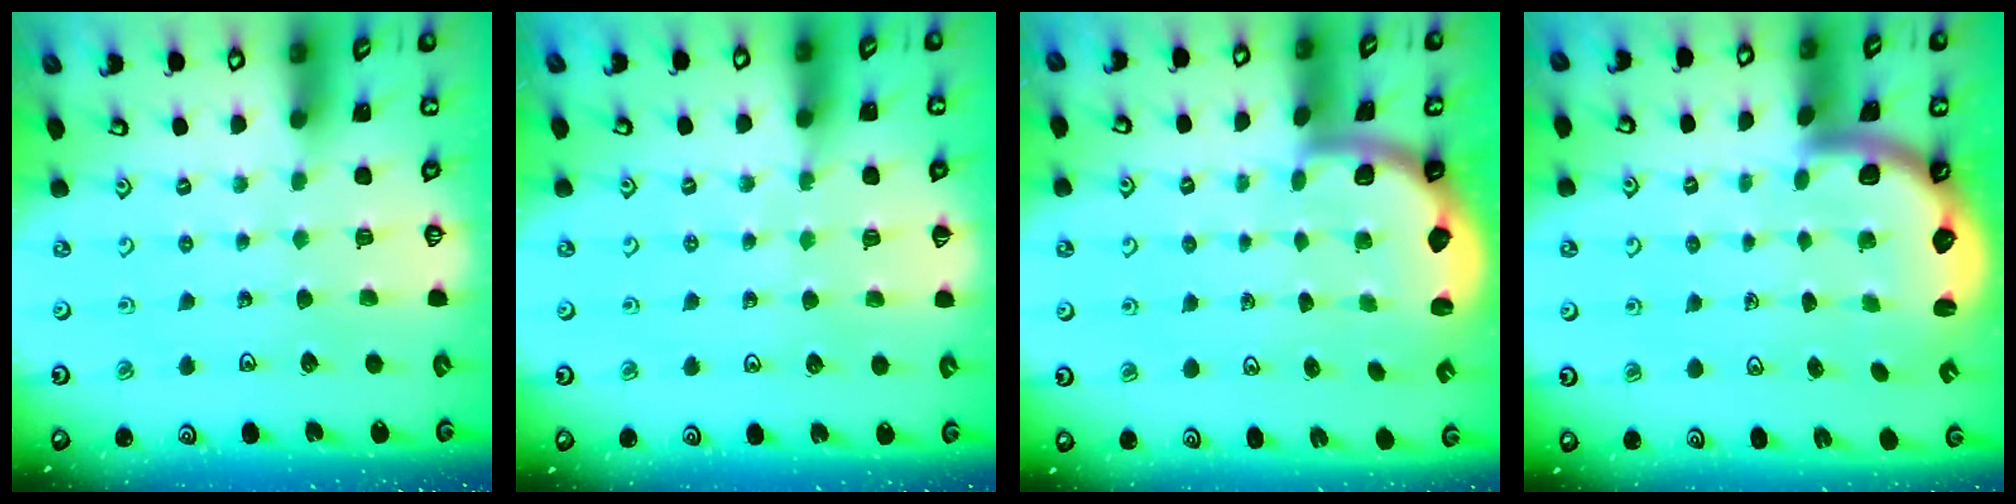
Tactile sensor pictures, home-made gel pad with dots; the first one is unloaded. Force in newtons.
{"total": 4.2, "press": 4.0, "slide": 1.4}
{"total": 2.0, "press": 2.0, "slide": 0.5}
{"total": 2.9, "press": 2.8, "slide": 0.4}